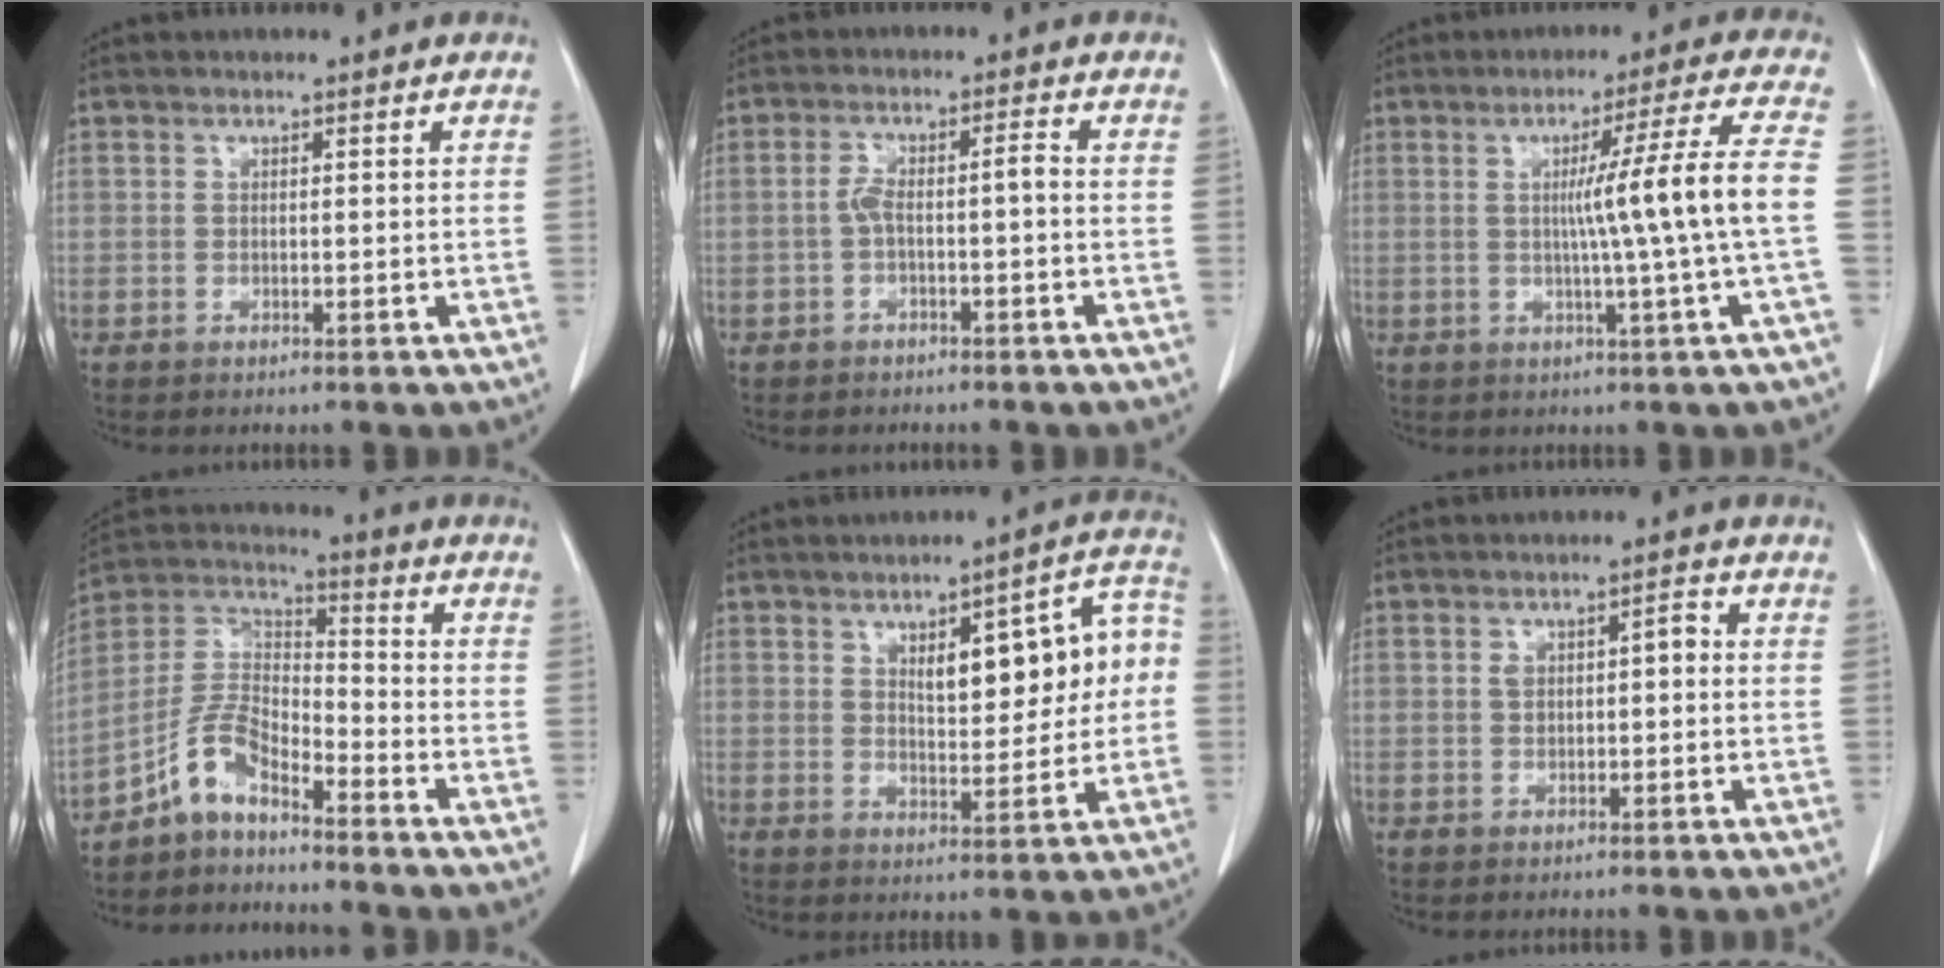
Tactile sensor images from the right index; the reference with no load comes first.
{"total": 3.7, "force": [-1.0, 0.7, 3.5], "torque": [-0.070, 0.021, -0.014]}
{"total": 10.2, "force": [-0.4, -2.7, 9.8], "torque": [-0.146, 0.002, 0.001]}
{"total": 7.6, "force": [-5.7, 2.8, 4.2], "torque": [-0.092, 0.024, -0.116]}
{"total": 12.2, "force": [2.0, 4.3, 11.3], "torque": [-0.142, 0.039, 0.033]}
{"total": 3.1, "force": [0.3, 1.5, 2.7], "torque": [-0.046, 0.020, 0.007]}